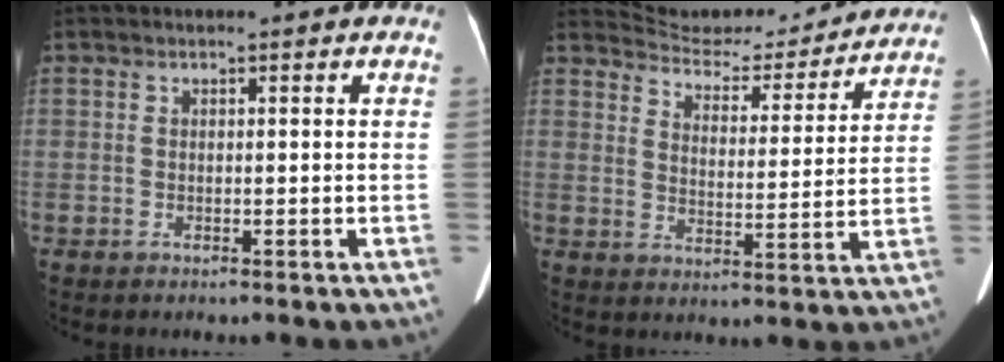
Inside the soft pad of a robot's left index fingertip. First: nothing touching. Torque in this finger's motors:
{"motor_torque": [-0.09, -0.42, -0.19, -0.03]}